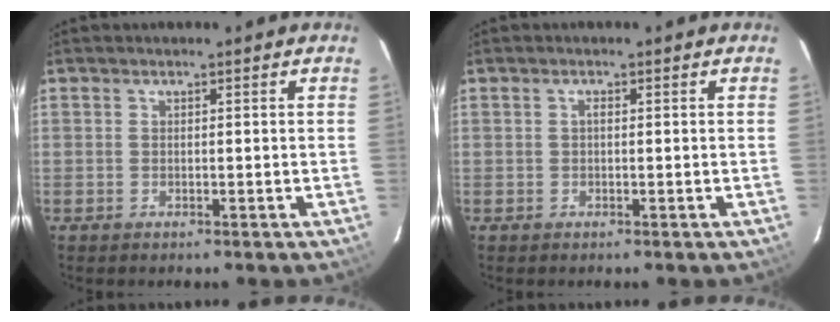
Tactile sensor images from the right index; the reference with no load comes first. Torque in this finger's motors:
{"motor_torque": [0.28, -0.14, 0.10, 0.03]}